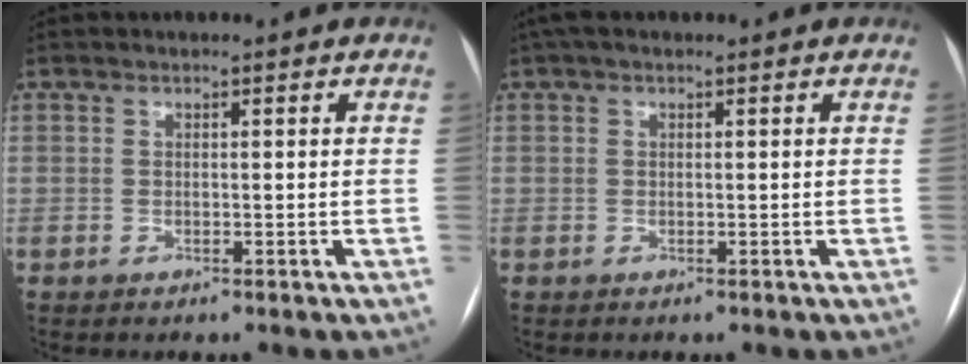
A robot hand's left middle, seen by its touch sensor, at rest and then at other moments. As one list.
[{"total": 2.3, "force": [1.4, 1.0, 1.5], "torque": [-0.031, 0.031, 0.025]}]